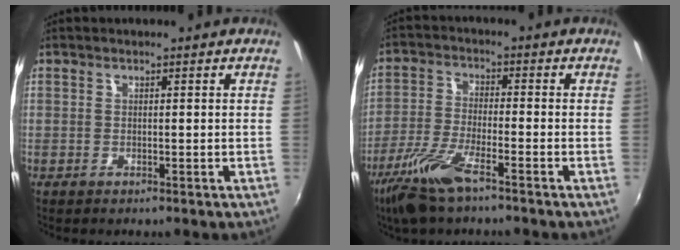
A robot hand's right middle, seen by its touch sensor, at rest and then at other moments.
{"total": 9.8, "force": [-6.6, 2.0, 6.9], "torque": [-0.155, -0.016, -0.132]}